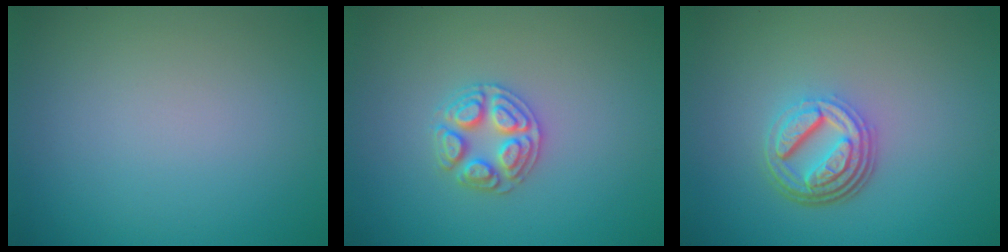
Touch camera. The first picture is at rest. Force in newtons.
{"total": 2.5, "press": 2.5, "slide": 0.4}
{"total": 4.9, "press": 3.5, "slide": 3.4}